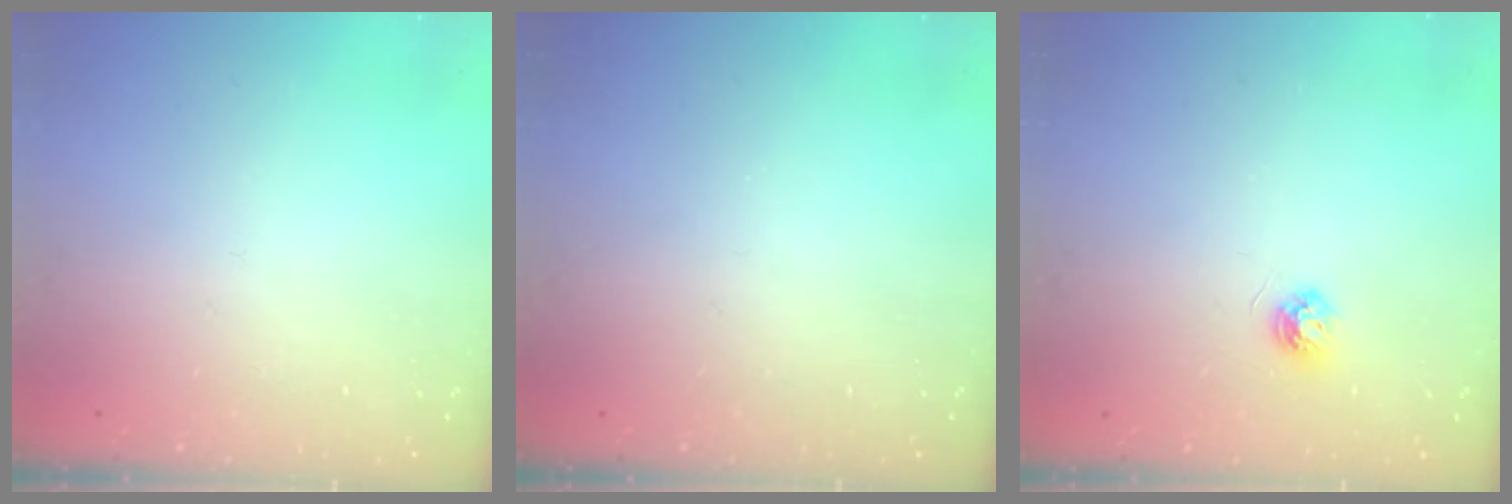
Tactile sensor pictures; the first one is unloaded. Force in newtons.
{"total": 0.0}
{"total": 4.5, "press": 4.5, "slide": 0.7}